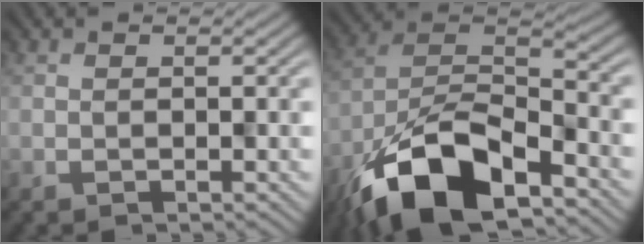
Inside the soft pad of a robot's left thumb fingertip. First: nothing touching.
{"total": 14.0, "force": [-9.2, 6.0, 8.7], "torque": [-0.169, -0.017, -0.173]}